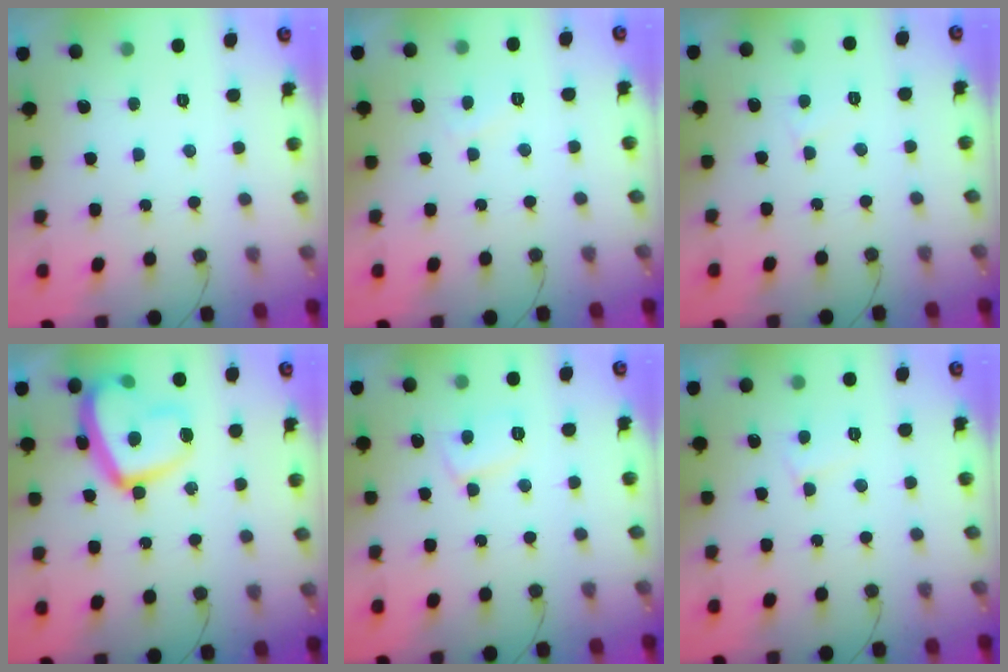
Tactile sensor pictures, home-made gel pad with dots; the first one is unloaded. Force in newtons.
{"total": 1.8, "press": 1.7, "slide": 0.6}
{"total": 2.6, "press": 2.6, "slide": 0.2}
{"total": 17.7, "press": 17.6, "slide": 1.7}
{"total": 6.8, "press": 6.7, "slide": 0.6}
{"total": 4.8, "press": 4.8, "slide": 0.3}